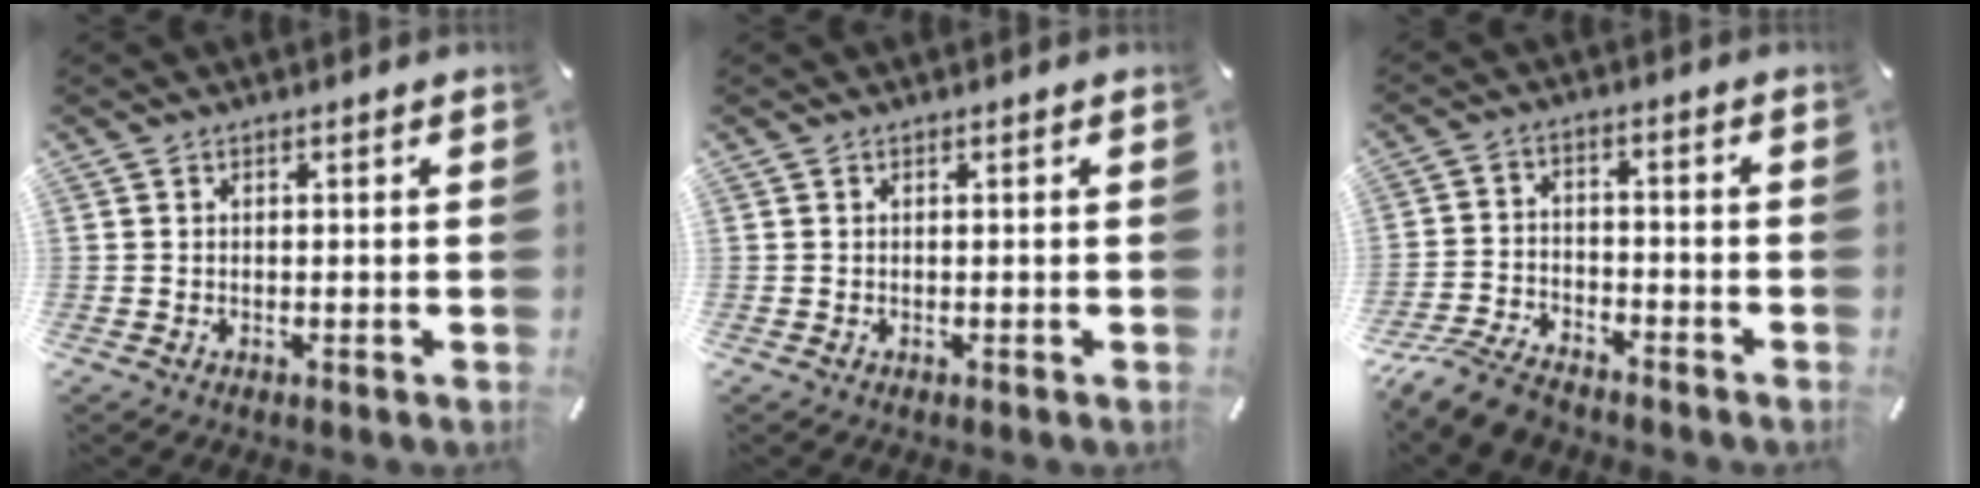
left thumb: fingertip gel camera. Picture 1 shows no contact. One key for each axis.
{"total": 0.0}
{"total": 8.7, "fx": -7.6, "fy": 3.0, "fz": 3.1, "tx": -0.064, "ty": 0.034, "tz": -0.148}